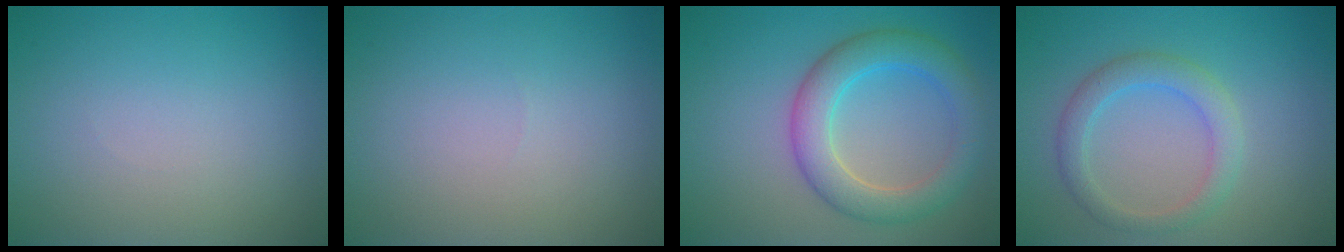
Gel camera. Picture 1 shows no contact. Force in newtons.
{"total": 0.0}
{"total": 5.2, "press": 5.2, "slide": 0.2}
{"total": 2.9, "press": 2.9, "slide": 0.2}